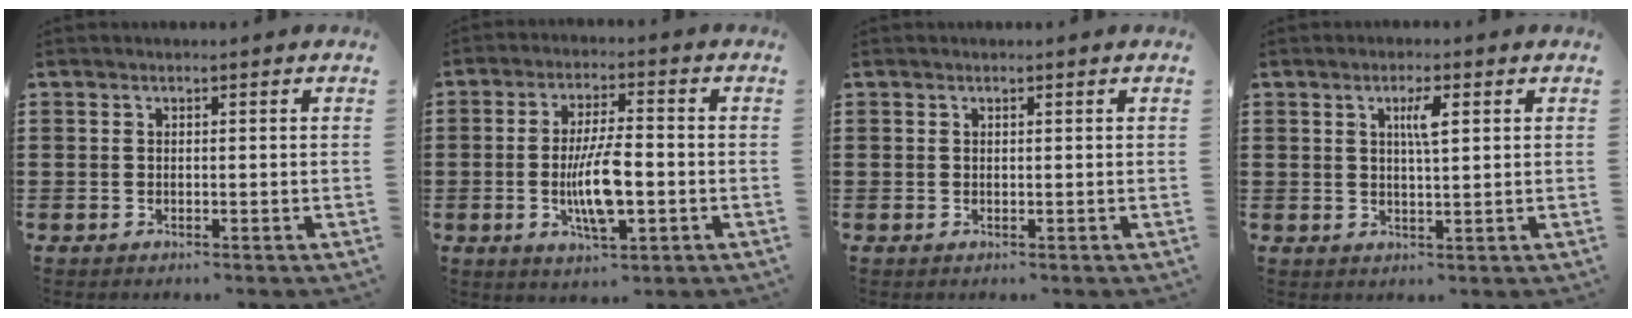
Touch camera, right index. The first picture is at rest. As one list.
[{"total": 8.9, "force": [-1.7, 2.6, 8.3], "torque": [-0.165, -0.007, -0.032]}, {"total": 0.0}, {"total": 3.4, "force": [1.1, 0.7, 3.1], "torque": [-0.057, 0.003, 0.014]}]